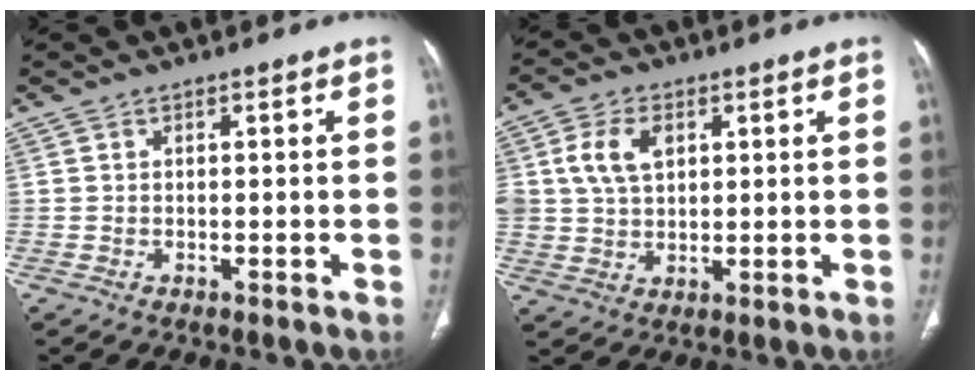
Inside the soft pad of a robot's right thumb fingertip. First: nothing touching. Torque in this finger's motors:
{"motor_torque": [0.24, 0.10, 0.56, 0.33, 0.13]}